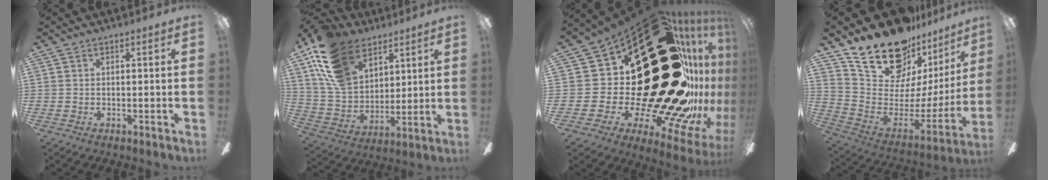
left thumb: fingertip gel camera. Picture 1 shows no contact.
{"total": 19.0, "force": [11.4, 12.3, 9.0], "torque": [-0.199, -0.042, 0.220]}
{"total": 59.5, "force": [12.4, 30.4, 49.7], "torque": [-0.586, -0.153, 0.367]}
{"total": 23.3, "force": [18.2, 10.4, 10.0], "torque": [-0.171, -0.134, 0.343]}